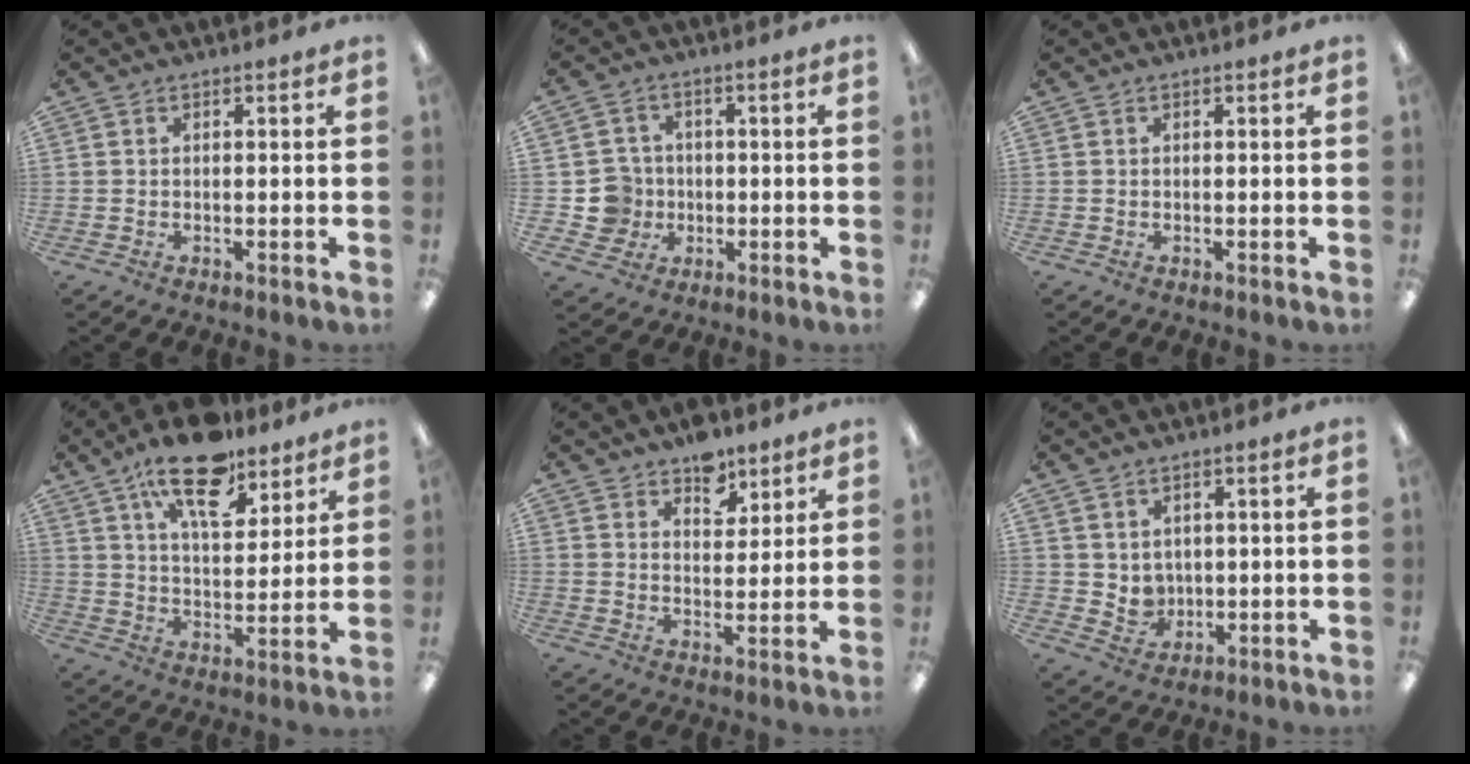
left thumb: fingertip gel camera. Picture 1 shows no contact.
{"total": 7.0, "force": [-0.7, 6.9, 1.0], "torque": [-0.025, 0.012, -0.005]}
{"total": 0.0}
{"total": 17.4, "force": [11.9, 7.4, 10.3], "torque": [-0.164, -0.054, 0.201]}
{"total": 10.2, "force": [8.6, 5.0, 2.2], "torque": [-0.027, -0.066, 0.158]}
{"total": 4.2, "force": [2.4, 3.4, 0.5], "torque": [-0.008, -0.016, 0.044]}